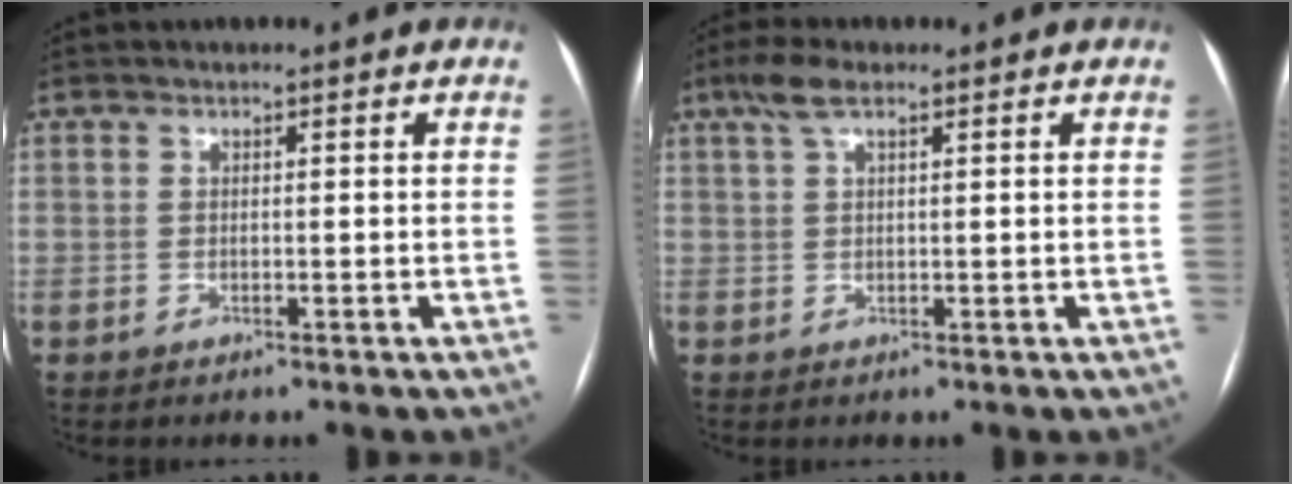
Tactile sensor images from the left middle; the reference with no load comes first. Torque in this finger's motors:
{"motor_torque": [0.59, -0.36, 0.28, 0.02]}